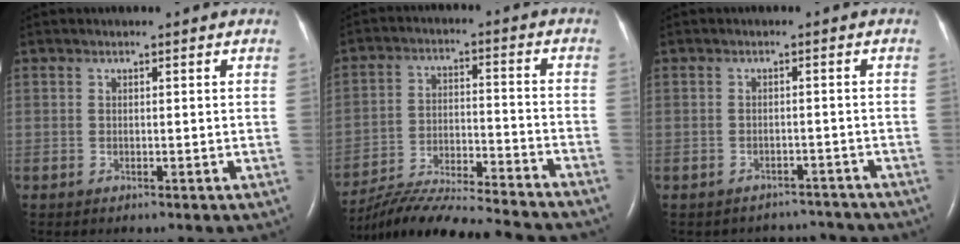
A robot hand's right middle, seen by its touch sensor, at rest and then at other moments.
{"total": 21.2, "force": [-19.5, 0.6, 8.2], "torque": [-0.147, -0.027, -0.299]}
{"total": 4.8, "force": [-4.4, 1.6, -0.9], "torque": [0.010, 0.019, -0.054]}